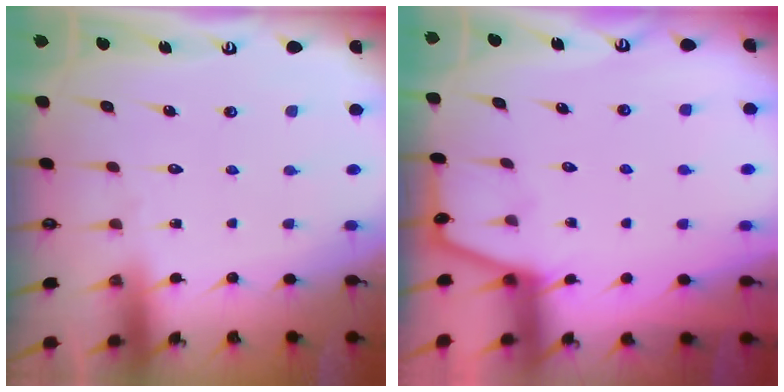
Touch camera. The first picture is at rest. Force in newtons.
{"total": 1.6, "press": 1.6, "slide": 0.3}